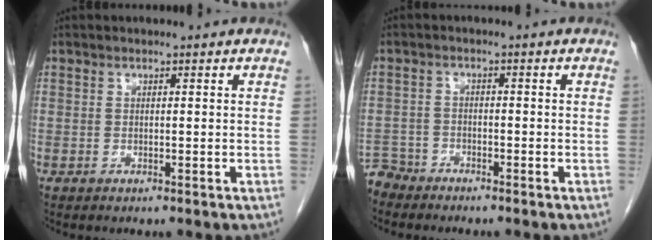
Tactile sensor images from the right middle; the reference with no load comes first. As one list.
[{"total": 3.9, "force": [-3.7, 1.1, -0.6], "torque": [0.016, -0.007, -0.073]}]